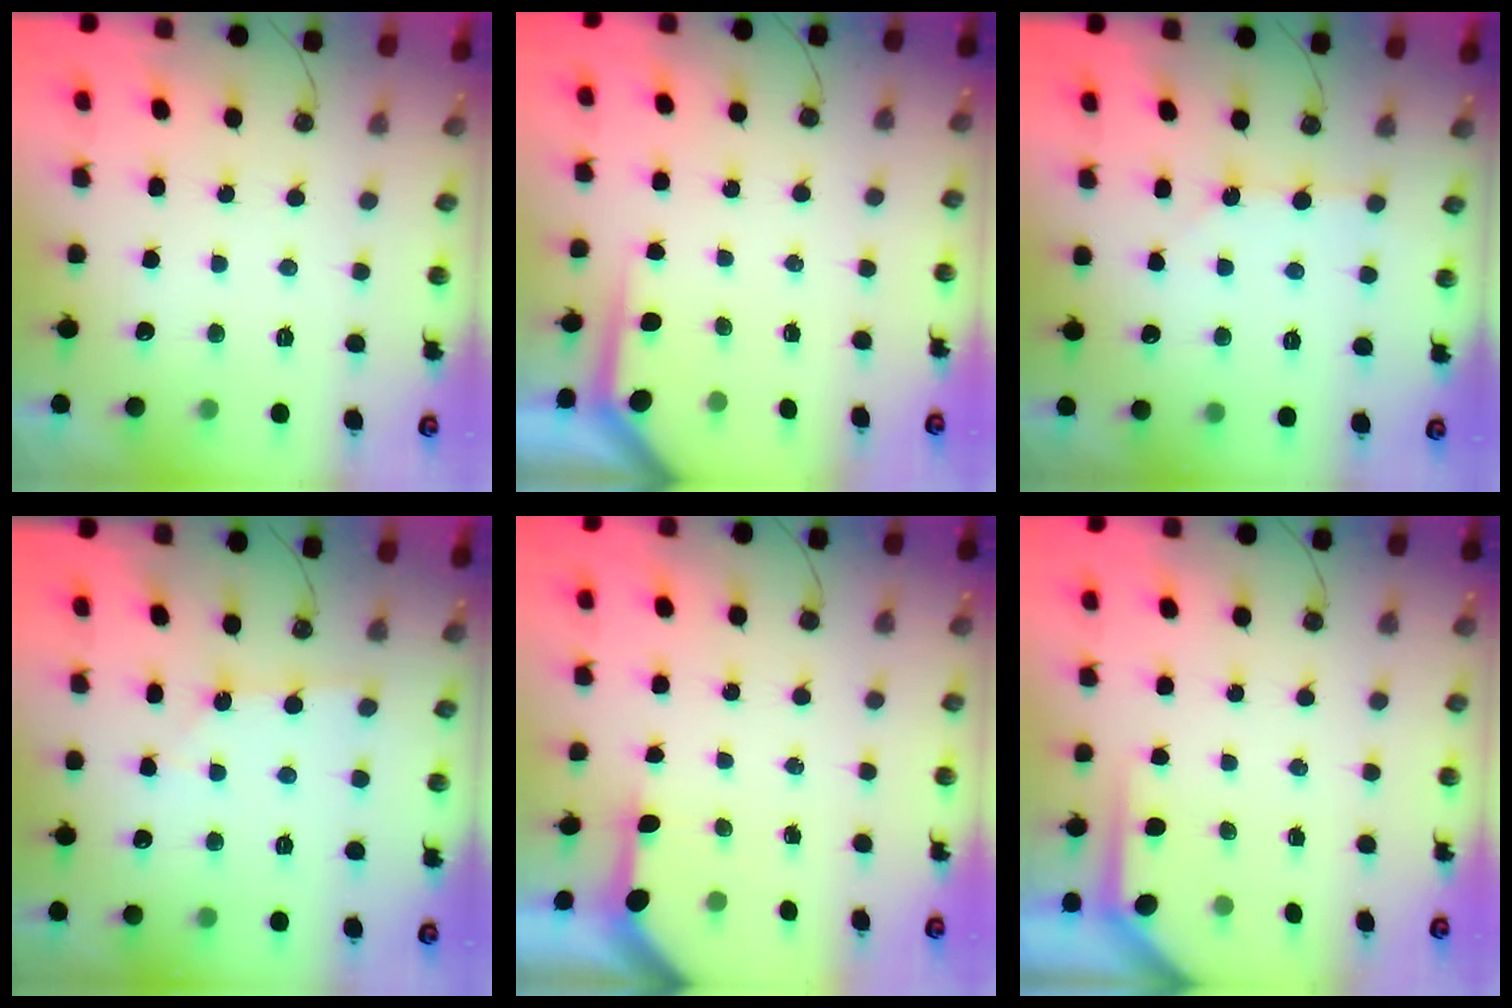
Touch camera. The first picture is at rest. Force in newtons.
{"total": 3.6, "press": 3.5, "slide": 0.3}
{"total": 1.2, "press": 1.2, "slide": 0.2}
{"total": 2.2, "press": 2.2, "slide": 0.4}
{"total": 3.2, "press": 3.2, "slide": 0.2}
{"total": 3.8, "press": 3.8, "slide": 0.2}